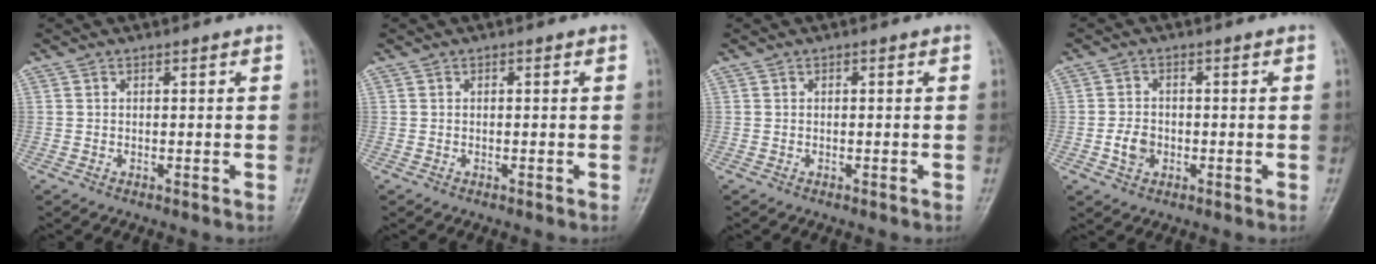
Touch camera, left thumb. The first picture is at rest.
{"total": 0.0}
{"total": 0.0}
{"total": 3.5, "force": [-0.8, 2.8, 2.0], "torque": [-0.030, 0.007, -0.015]}